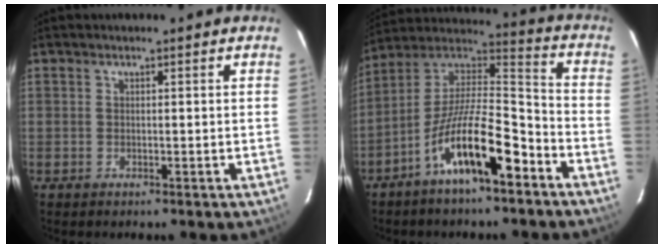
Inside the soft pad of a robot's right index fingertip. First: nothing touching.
{"total": 15.9, "force": [-9.0, 4.2, 12.4], "torque": [-0.223, 0.005, -0.163]}